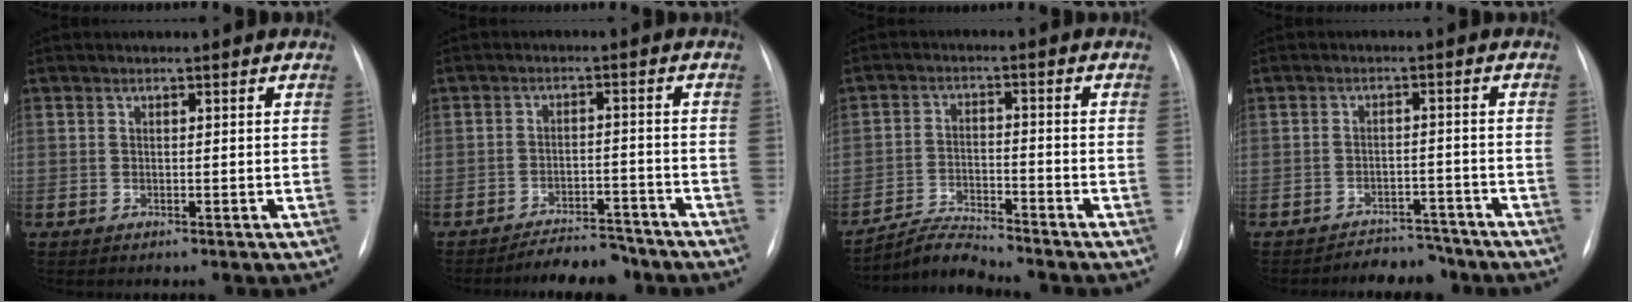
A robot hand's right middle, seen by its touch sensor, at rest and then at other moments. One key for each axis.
{"total": 6.5, "fx": -6.1, "fy": 1.7, "fz": 1.5, "tx": -0.015, "ty": 0.000, "tz": -0.095}
{"total": 5.1, "fx": -5.0, "fy": -0.9, "fz": -0.2, "tx": -0.008, "ty": -0.014, "tz": -0.092}
{"total": 5.3, "fx": -4.9, "fy": 1.8, "fz": -0.4, "tx": 0.014, "ty": 0.012, "tz": -0.074}